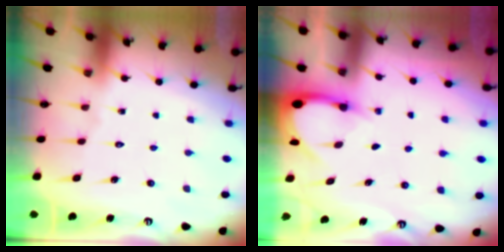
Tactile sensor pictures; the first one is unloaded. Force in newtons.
{"total": 3.7, "press": 3.7, "slide": 0.2}